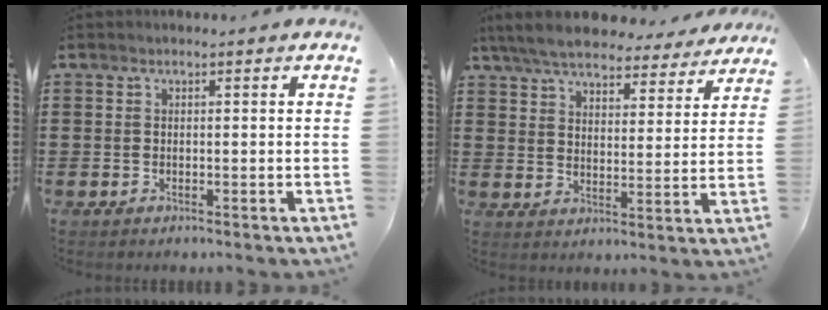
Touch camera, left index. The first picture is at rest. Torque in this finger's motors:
{"motor_torque": [2.14, 0.00, 1.05, 0.21]}